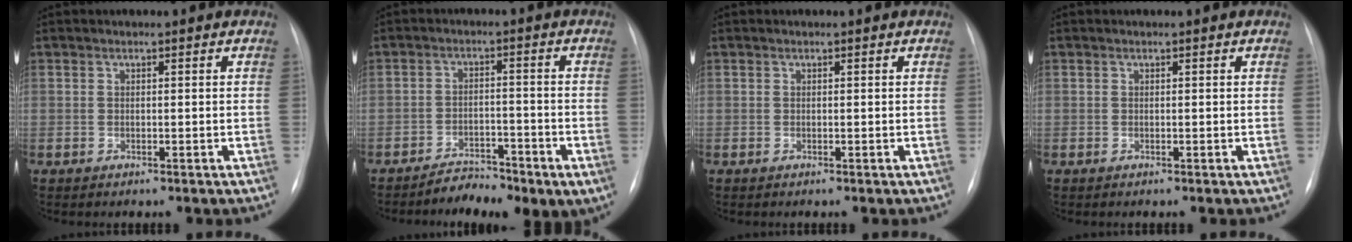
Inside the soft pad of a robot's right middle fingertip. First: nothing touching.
{"total": 6.6, "force": [-4.5, 2.6, 4.1], "torque": [-0.065, 0.007, -0.069]}
{"total": 0.0}
{"total": 0.0}